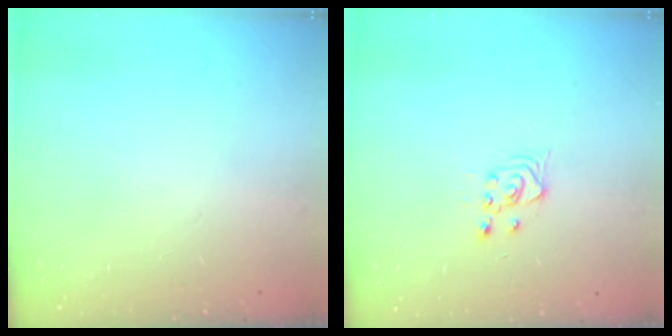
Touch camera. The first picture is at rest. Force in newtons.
{"total": 3.4, "press": 3.1, "slide": 1.4}